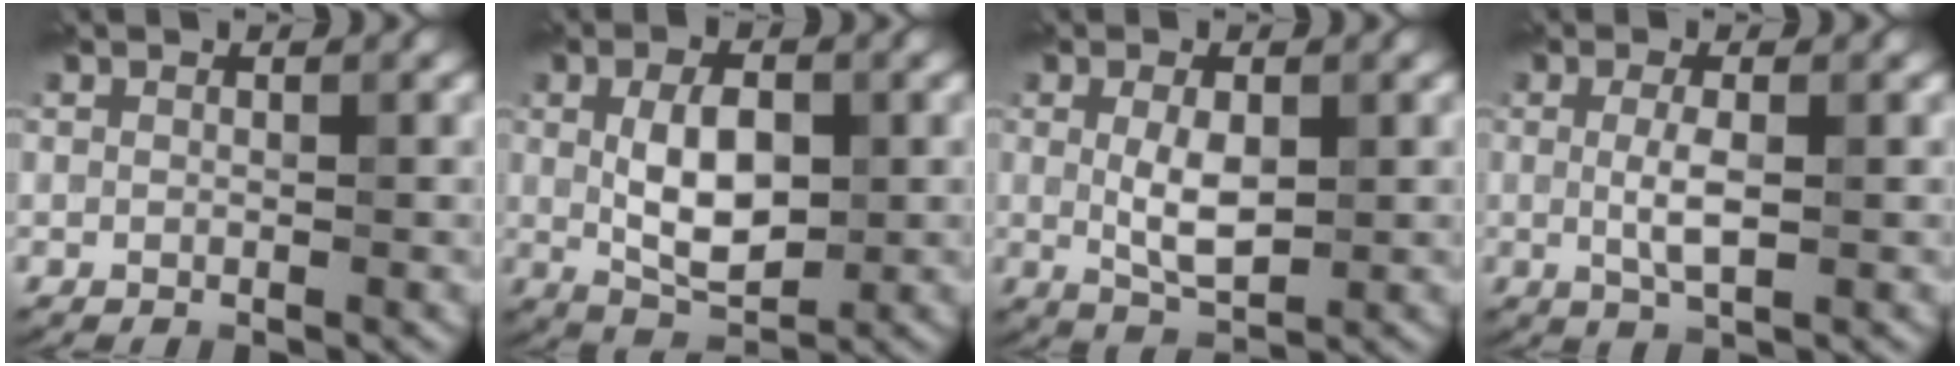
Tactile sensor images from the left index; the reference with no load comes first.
{"total": 5.7, "force": [0.1, 3.1, 4.8], "torque": [-0.093, -0.004, 0.007]}
{"total": 3.5, "force": [0.1, 1.6, 3.1], "torque": [-0.065, -0.006, 0.007]}
{"total": 2.5, "force": [-0.2, 0.6, 2.4], "torque": [-0.052, -0.004, -0.003]}